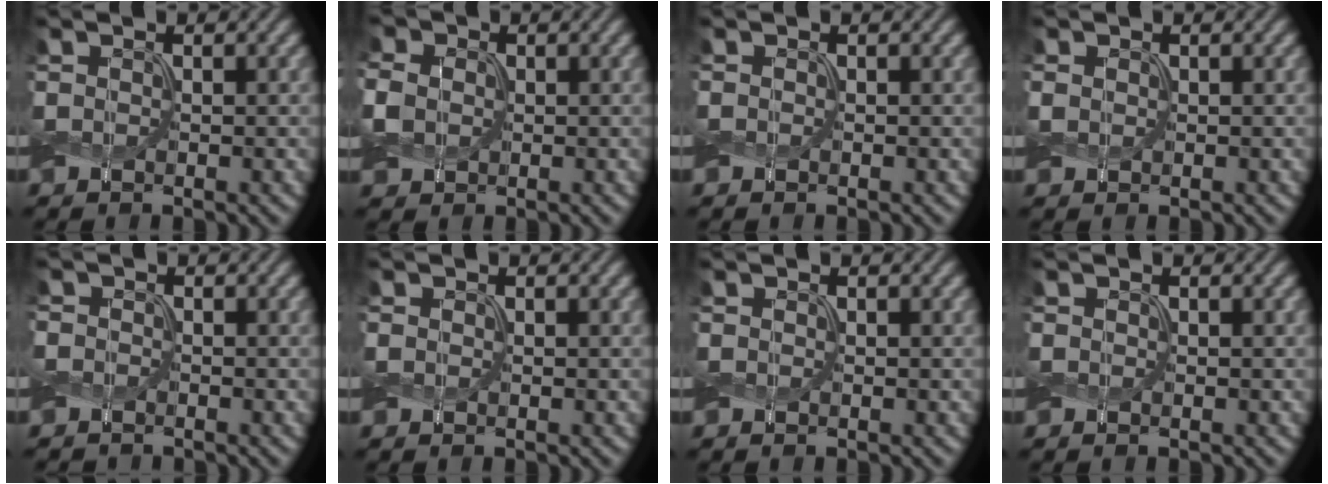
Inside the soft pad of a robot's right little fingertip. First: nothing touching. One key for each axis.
{"total": 3.8, "fx": 0.4, "fy": 3.2, "fz": 2.0, "tx": -0.068, "ty": 0.014, "tz": -0.003}
{"total": 0.0}
{"total": 0.6, "fx": 0.2, "fy": 0.5, "fz": 0.2, "tx": -0.006, "ty": 0.000, "tz": 0.006}
{"total": 0.9, "fx": -0.5, "fy": 0.8, "fz": -0.3, "tx": 0.013, "ty": 0.000, "tz": -0.014}
{"total": 0.0}
{"total": 0.0}
{"total": 0.0}